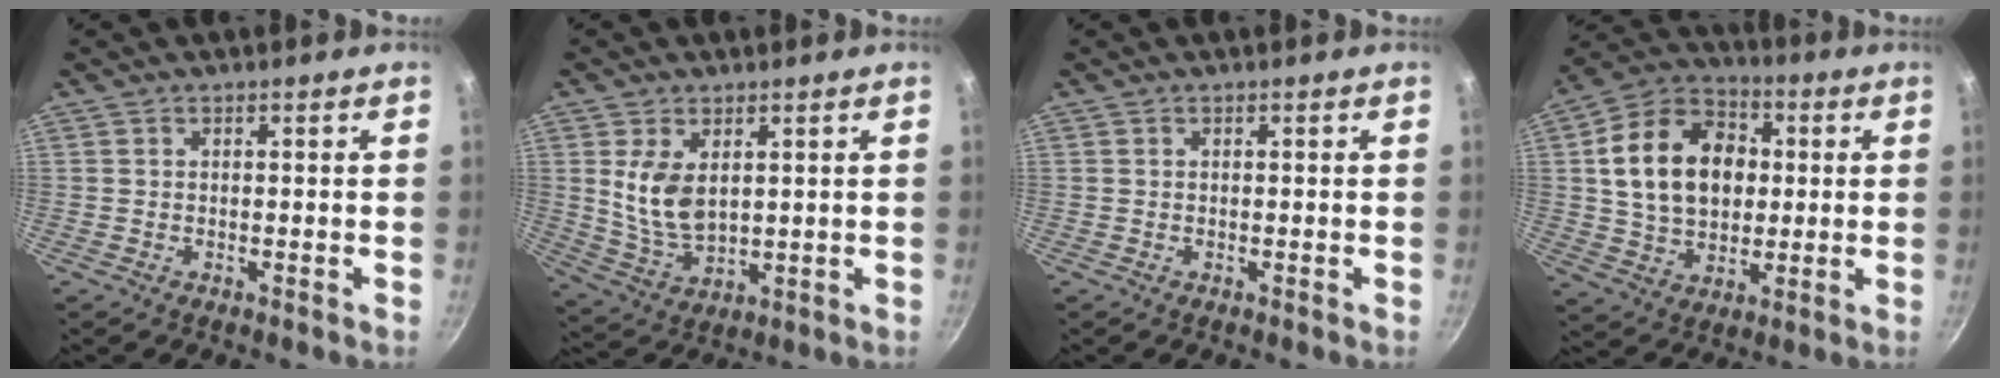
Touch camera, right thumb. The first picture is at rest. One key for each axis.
{"total": 9.1, "fx": 2.4, "fy": 5.3, "fz": 7.0, "tx": -0.127, "ty": -0.027, "tz": 0.060}
{"total": 0.0}
{"total": 18.4, "fx": 2.4, "fy": 13.5, "fz": 12.3, "tx": -0.181, "ty": 0.018, "tz": 0.035}